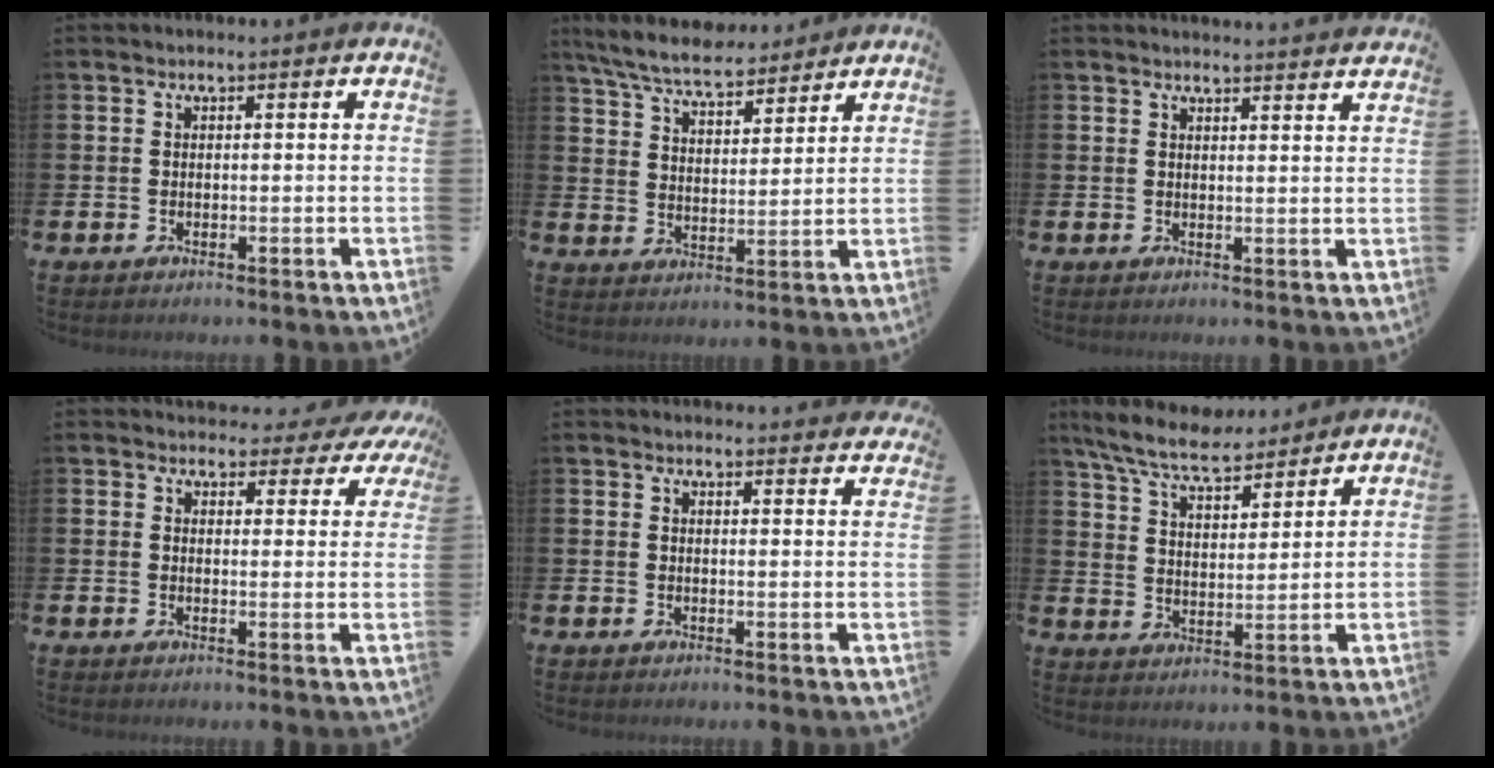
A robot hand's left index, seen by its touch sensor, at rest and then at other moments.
{"total": 7.2, "force": [6.8, 1.5, 2.0], "torque": [-0.069, -0.029, 0.123]}
{"total": 2.5, "force": [2.4, -0.3, -0.3], "torque": [0.012, -0.021, 0.042]}
{"total": 3.1, "force": [2.6, 1.7, 0.4], "torque": [-0.003, -0.024, 0.039]}
{"total": 2.7, "force": [2.7, 0.1, -0.2], "torque": [0.008, -0.019, 0.046]}
{"total": 7.8, "force": [7.2, 1.5, 2.8], "torque": [-0.085, -0.032, 0.130]}